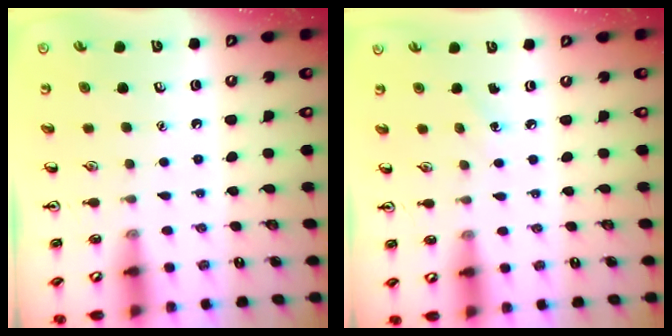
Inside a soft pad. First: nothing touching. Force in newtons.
{"total": 3.0, "press": 2.8, "slide": 1.1}